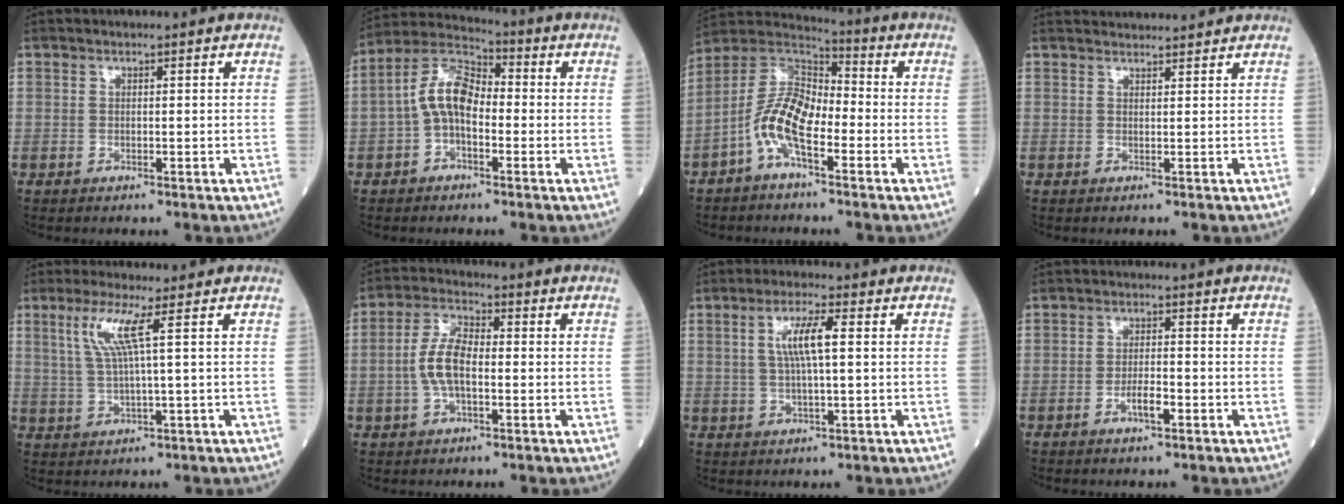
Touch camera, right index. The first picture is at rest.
{"total": 8.3, "force": [-1.1, 4.1, 7.1], "torque": [-0.147, 0.032, -0.029]}
{"total": 9.7, "force": [-3.7, 3.6, 8.2], "torque": [-0.175, 0.023, -0.080]}
{"total": 5.1, "force": [5.0, 0.2, 0.6], "torque": [-0.013, 0.034, 0.064]}
{"total": 5.6, "force": [2.1, -0.7, 5.1], "torque": [-0.109, 0.003, 0.046]}
{"total": 6.7, "force": [-0.9, 2.8, 6.0], "torque": [-0.134, 0.014, -0.021]}
{"total": 5.7, "force": [1.1, 0.4, 5.6], "torque": [-0.108, 0.005, 0.022]}
{"total": 2.9, "force": [-1.4, 0.6, 2.5], "torque": [-0.044, 0.001, -0.024]}